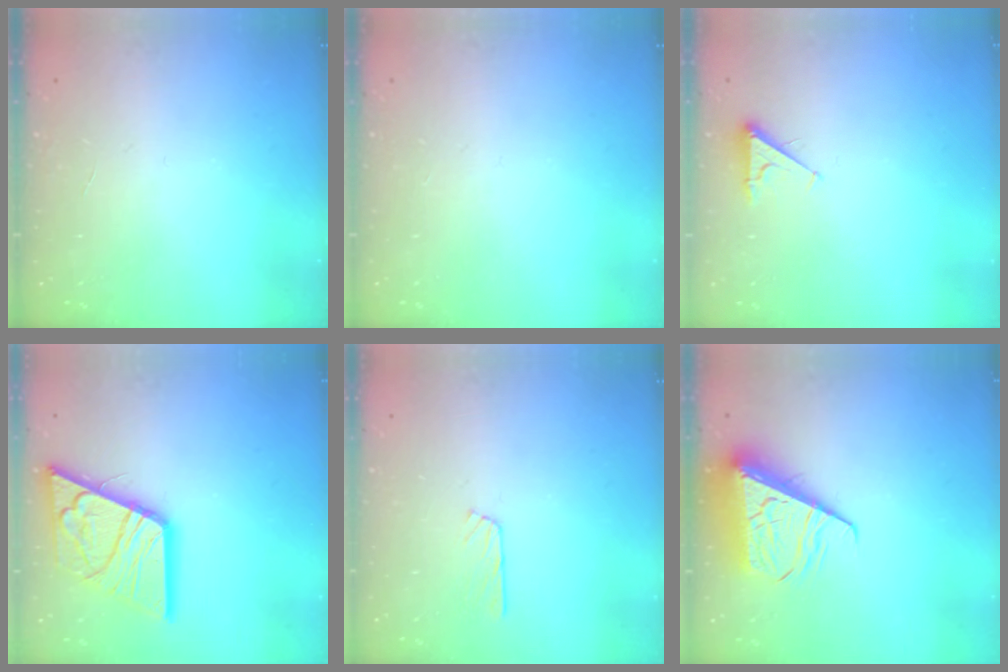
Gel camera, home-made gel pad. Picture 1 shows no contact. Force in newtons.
{"total": 1.9, "press": 1.9, "slide": 0.3}
{"total": 3.0, "press": 3.0, "slide": 0.6}
{"total": 20.6, "press": 20.5, "slide": 2.5}
{"total": 3.6, "press": 3.6, "slide": 0.3}
{"total": 12.1, "press": 11.9, "slide": 1.7}